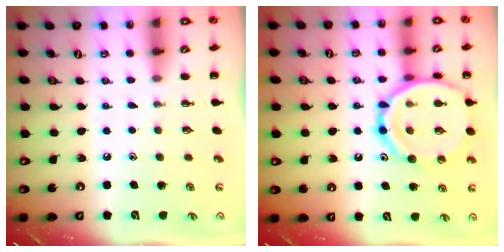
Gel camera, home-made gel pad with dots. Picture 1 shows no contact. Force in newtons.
{"total": 19.4, "press": 19.2, "slide": 2.5}